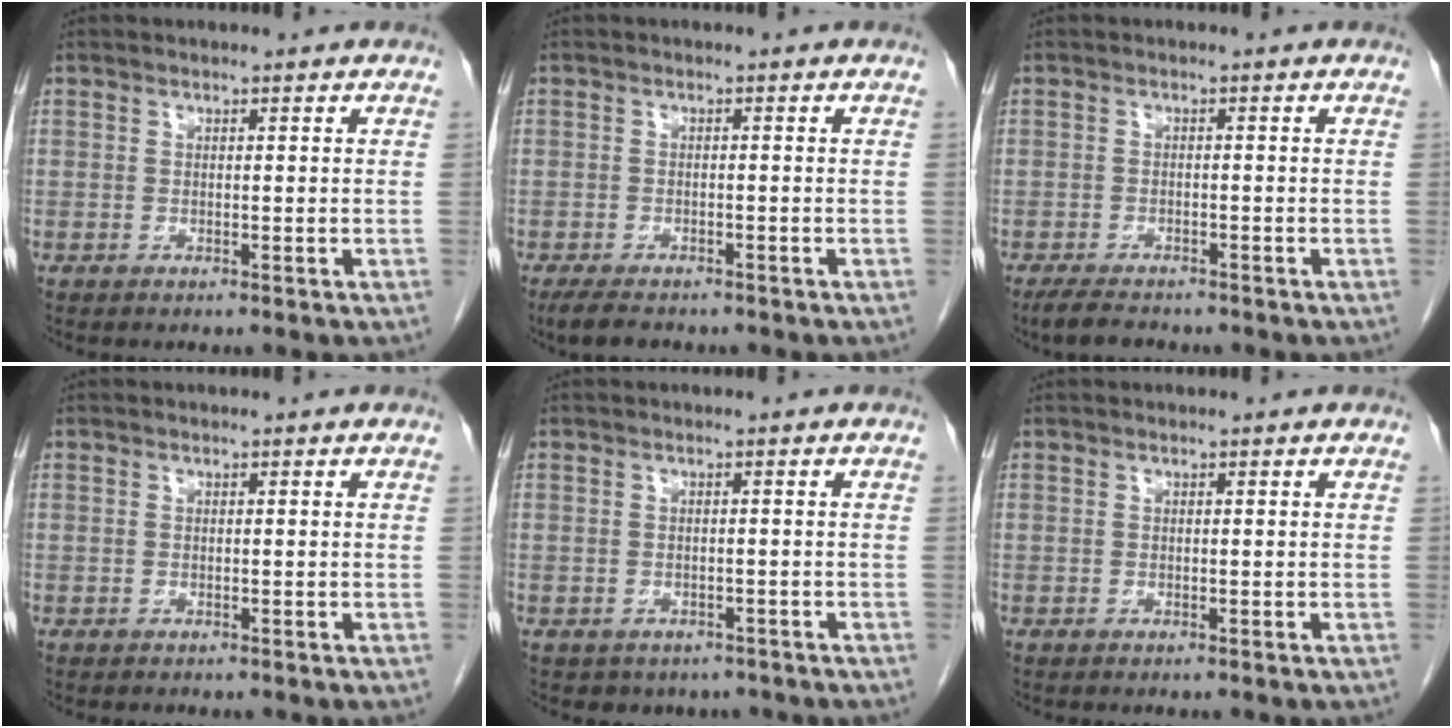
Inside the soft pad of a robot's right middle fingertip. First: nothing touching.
{"total": 4.2, "force": [-3.4, 1.6, 1.9], "torque": [-0.035, -0.007, -0.050]}
{"total": 3.9, "force": [-3.3, 1.2, 1.7], "torque": [-0.034, -0.007, -0.053]}
{"total": 0.0}
{"total": 4.2, "force": [-3.2, 2.6, 0.5], "torque": [-0.003, 0.010, -0.037]}
{"total": 0.0}